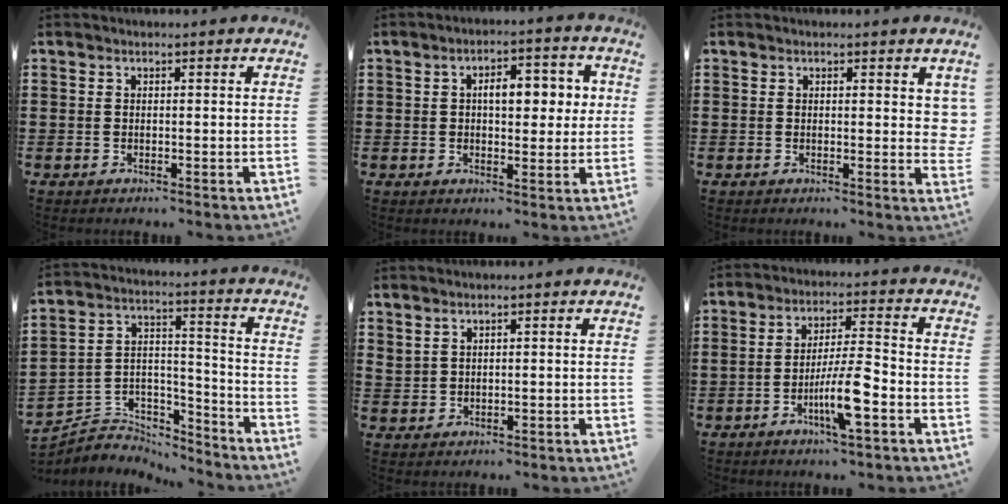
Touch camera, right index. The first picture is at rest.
{"total": 6.4, "force": [1.1, 3.2, 5.4], "torque": [-0.078, 0.002, 0.006]}
{"total": 2.0, "force": [0.7, 1.1, 1.6], "torque": [-0.016, 0.000, 0.008]}
{"total": 4.9, "force": [-4.4, 2.1, 0.3], "torque": [-0.016, 0.004, -0.092]}
{"total": 1.3, "force": [1.1, 0.6, 0.3], "torque": [-0.008, 0.002, 0.020]}
{"total": 8.2, "force": [-3.3, 1.4, 7.4], "torque": [-0.139, -0.001, -0.062]}